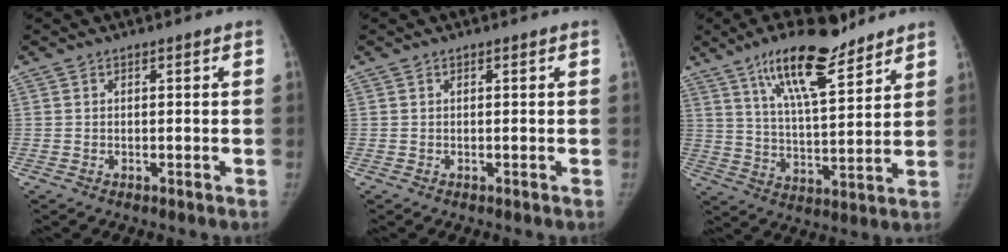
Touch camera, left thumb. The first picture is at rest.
{"total": 0.0}
{"total": 15.4, "force": [10.5, 4.7, 10.2], "torque": [-0.151, -0.055, 0.185]}